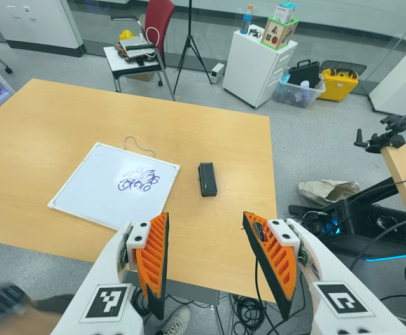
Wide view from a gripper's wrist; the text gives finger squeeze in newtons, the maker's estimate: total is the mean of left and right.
{"total": 0.0}